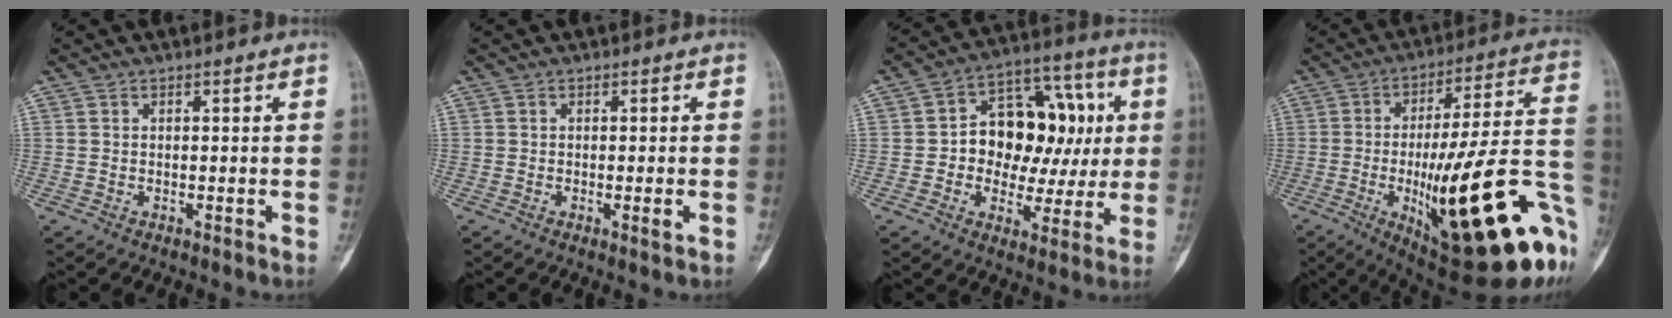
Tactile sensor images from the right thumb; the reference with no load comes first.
{"total": 1.8, "force": [-0.4, 0.2, 1.8], "torque": [-0.028, -0.006, -0.007]}
{"total": 18.1, "force": [1.6, 12.4, 13.1], "torque": [-0.130, 0.037, 0.023]}
{"total": 33.7, "force": [-9.9, 8.8, 31.0], "torque": [-0.386, 0.015, -0.133]}